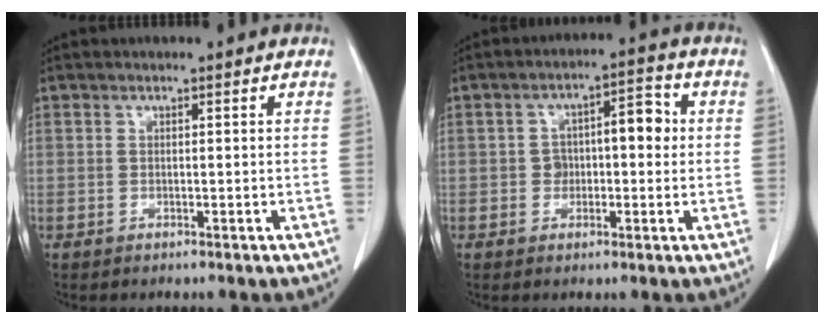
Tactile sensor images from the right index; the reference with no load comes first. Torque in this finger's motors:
{"motor_torque": [0.10, 0.05, 0.07, 0.06]}